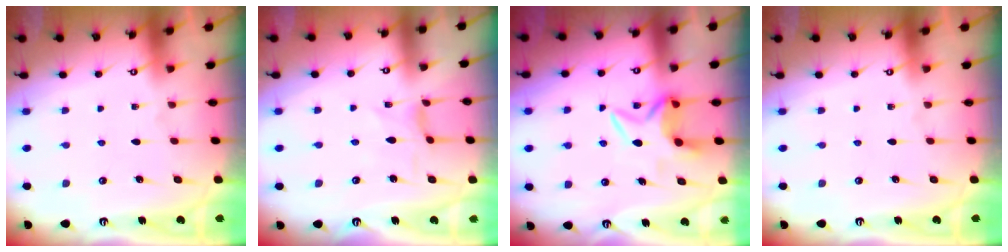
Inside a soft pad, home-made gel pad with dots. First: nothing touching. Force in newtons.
{"total": 1.1, "press": 1.0, "slide": 0.1}
{"total": 6.5, "press": 6.4, "slide": 0.8}
{"total": 0.0}